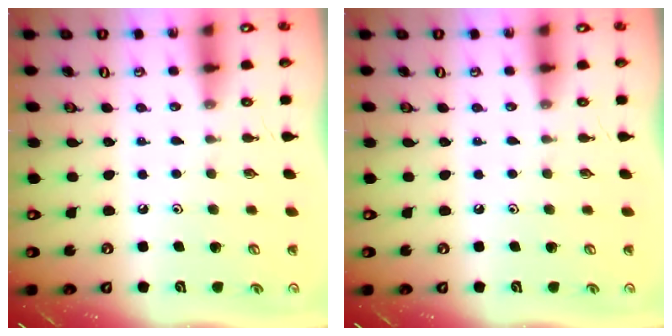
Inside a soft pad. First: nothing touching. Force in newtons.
{"total": 0.0}